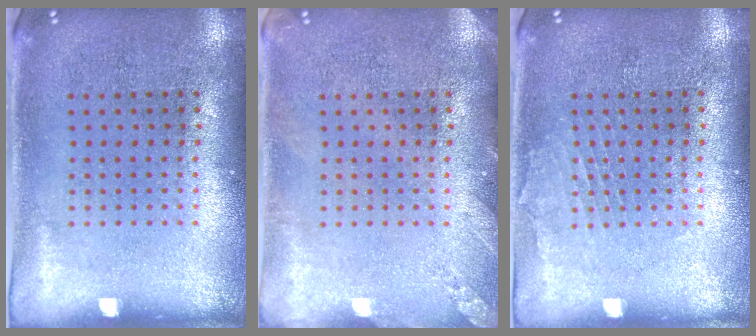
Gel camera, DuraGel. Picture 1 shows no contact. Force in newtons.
{"total": 1.3, "press": 1.3, "slide": 0.2}
{"total": 1.0, "press": 1.0, "slide": 0.1}